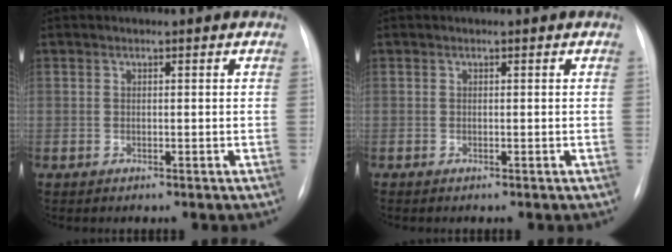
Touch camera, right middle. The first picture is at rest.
{"total": 0.0}